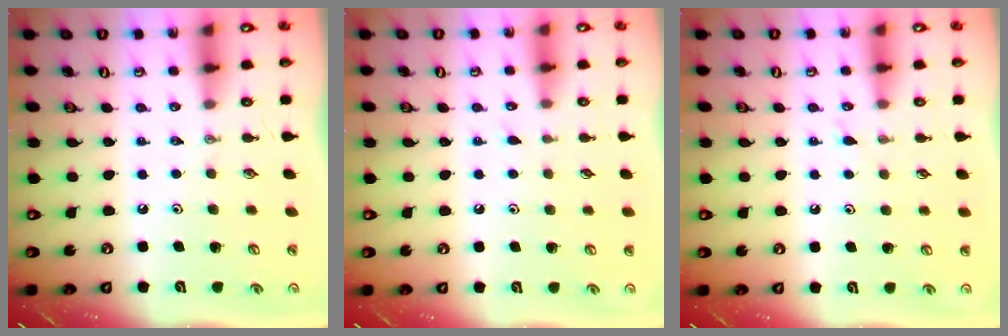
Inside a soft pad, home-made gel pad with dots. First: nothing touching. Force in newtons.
{"total": 5.1, "press": 5.1, "slide": 0.6}
{"total": 4.7, "press": 4.7, "slide": 0.4}